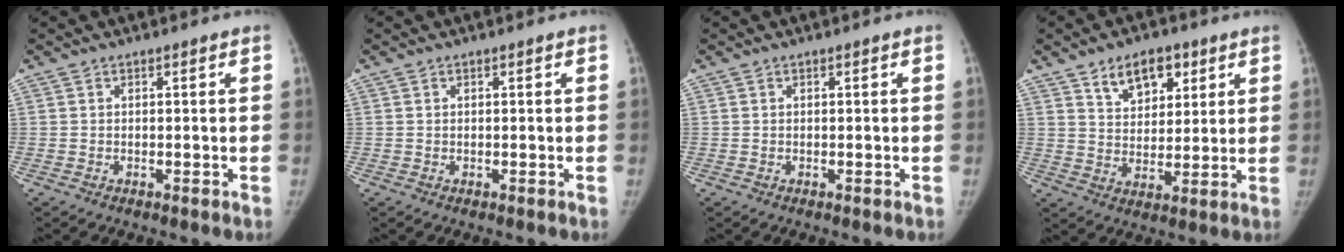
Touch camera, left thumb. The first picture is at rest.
{"total": 0.0}
{"total": 0.0}
{"total": 9.4, "force": [5.3, 5.8, 5.2], "torque": [-0.045, -0.027, 0.087]}